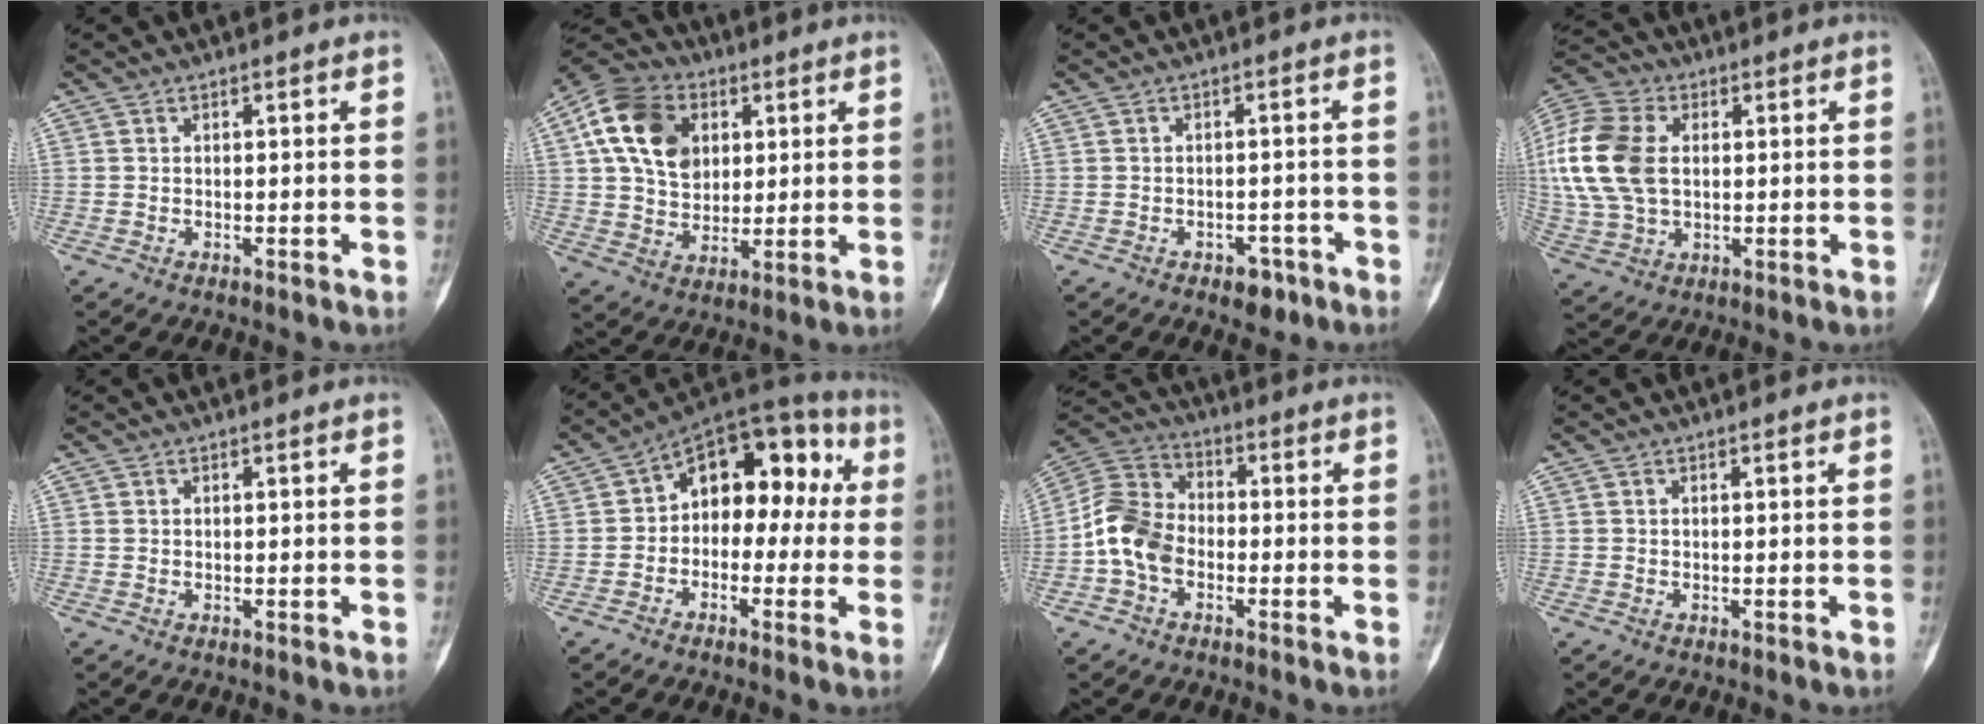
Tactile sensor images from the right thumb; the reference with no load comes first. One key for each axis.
{"total": 15.3, "fx": 4.5, "fy": 11.3, "fz": 9.4, "tx": -0.152, "ty": -0.001, "tz": 0.074}
{"total": 3.9, "fx": -2.4, "fy": 2.4, "fz": 2.1, "tx": -0.012, "ty": 0.018, "tz": -0.026}
{"total": 21.4, "fx": 3.2, "fy": 14.7, "fz": 15.2, "tx": -0.362, "ty": 0.012, "tz": 0.065}
{"total": 0.0}
{"total": 14.6, "fx": 0.9, "fy": 9.5, "fz": 11.1, "tx": -0.101, "ty": 0.051, "tz": -0.005}
{"total": 12.2, "fx": -2.9, "fy": 8.7, "fz": 8.0, "tx": -0.148, "ty": 0.033, "tz": -0.068}
{"total": 0.0}